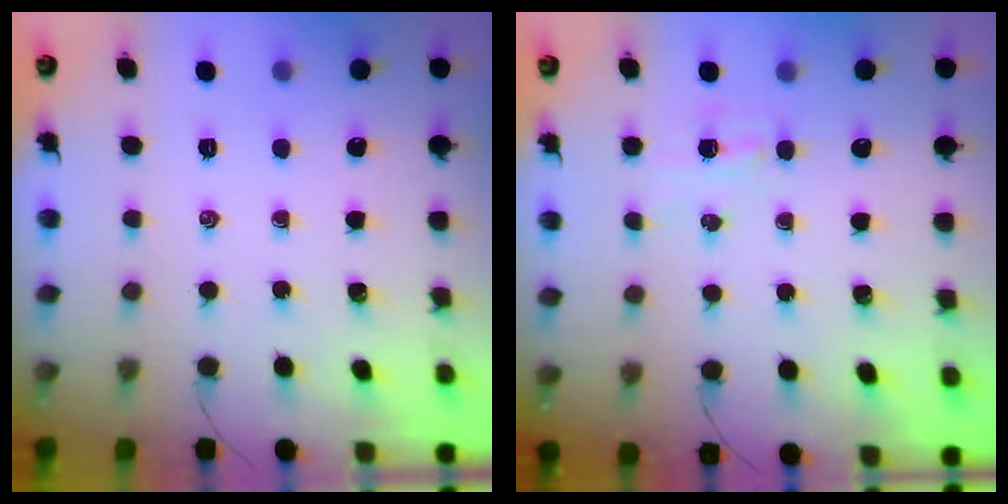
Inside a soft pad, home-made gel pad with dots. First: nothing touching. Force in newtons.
{"total": 3.5, "press": 3.4, "slide": 1.0}